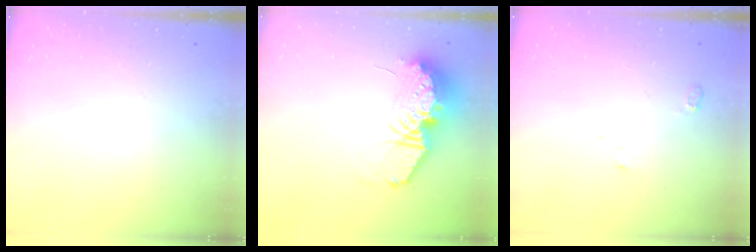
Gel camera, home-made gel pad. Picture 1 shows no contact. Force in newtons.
{"total": 15.2, "press": 15.1, "slide": 1.5}
{"total": 3.4, "press": 3.3, "slide": 0.9}